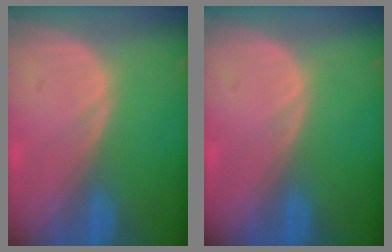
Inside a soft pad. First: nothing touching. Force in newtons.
{"total": 0.0}